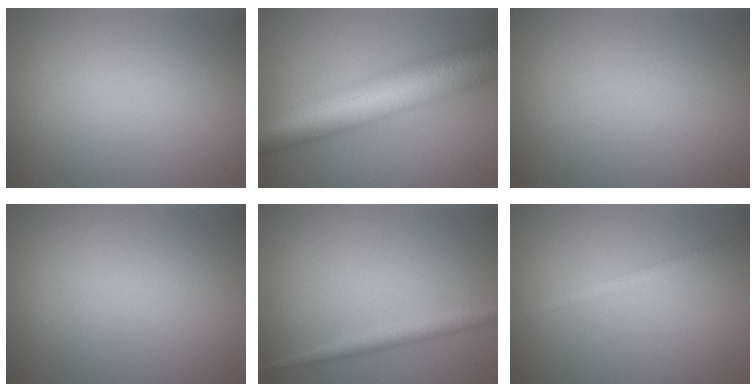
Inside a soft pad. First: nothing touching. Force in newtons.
{"total": 11.5, "press": 11.5, "slide": 0.3}
{"total": 0.0}
{"total": 0.0}
{"total": 2.1, "press": 2.1, "slide": 0.1}
{"total": 1.4, "press": 1.4, "slide": 0.0}